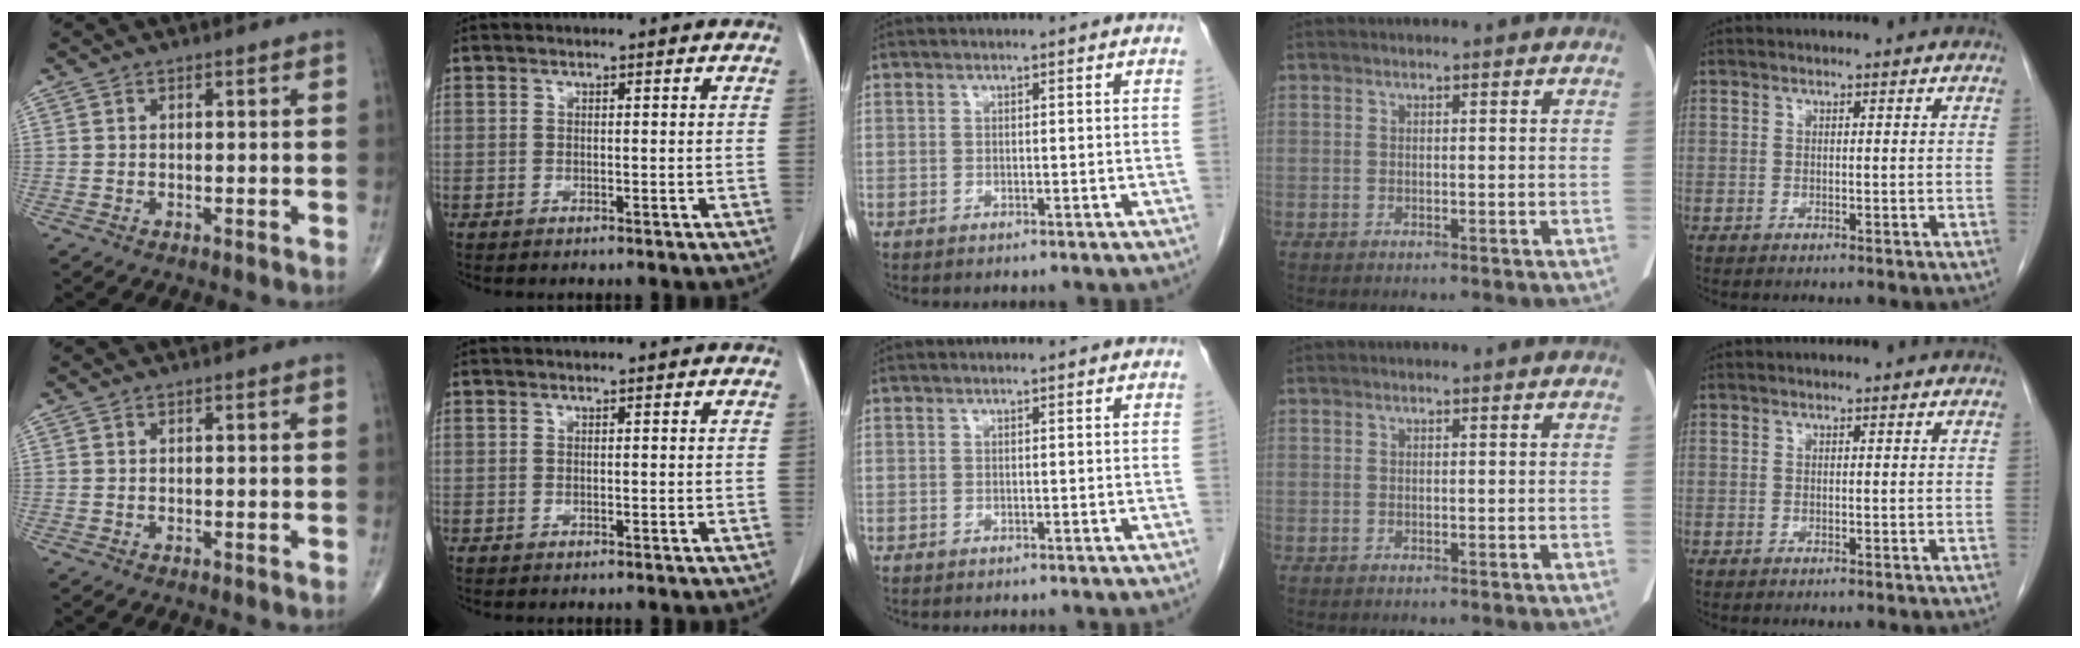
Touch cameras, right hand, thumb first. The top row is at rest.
{}